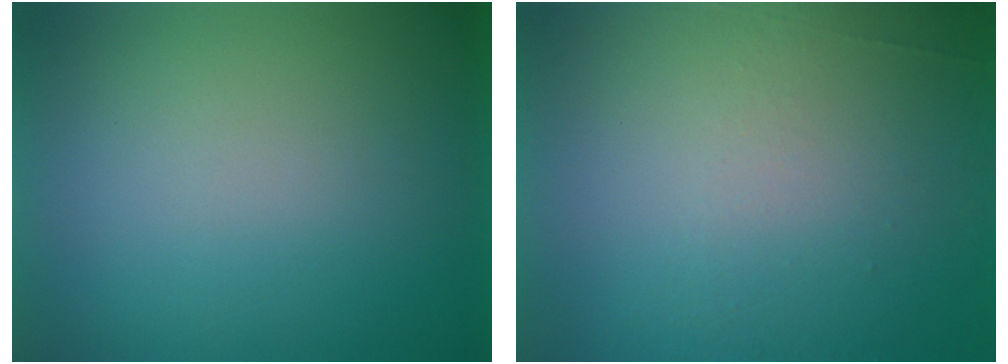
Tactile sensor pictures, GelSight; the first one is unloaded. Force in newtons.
{"total": 6.8}